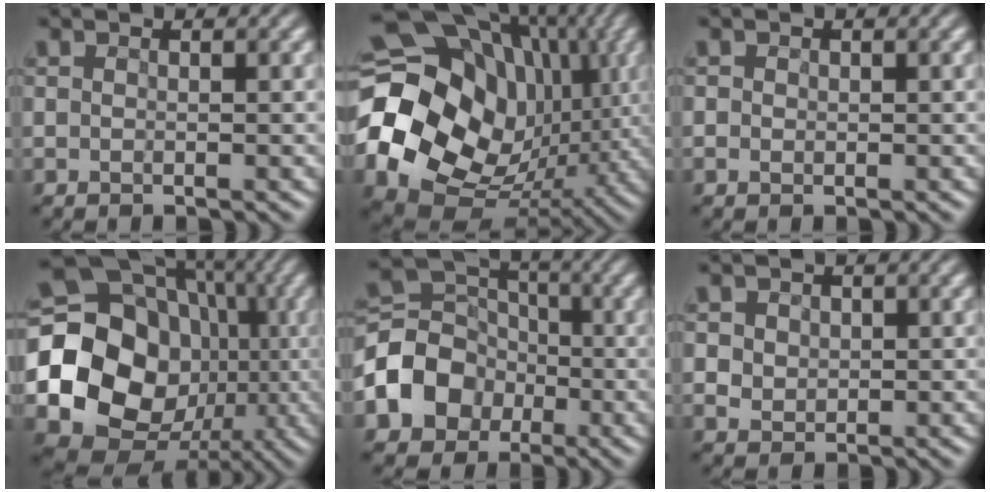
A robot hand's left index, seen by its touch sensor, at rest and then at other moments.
{"total": 21.1, "force": [2.2, 17.2, 12.1], "torque": [-0.272, -0.007, 0.052]}
{"total": 1.4, "force": [0.3, 1.2, 0.6], "torque": [0.005, 0.015, -0.008]}
{"total": 21.5, "force": [-1.8, 19.0, 9.9], "torque": [-0.179, -0.010, -0.051]}
{"total": 7.6, "force": [-2.6, 6.1, 3.7], "torque": [-0.071, 0.004, -0.055]}
{"total": 4.4, "force": [1.4, 3.7, 1.8], "torque": [-0.036, 0.033, 0.016]}